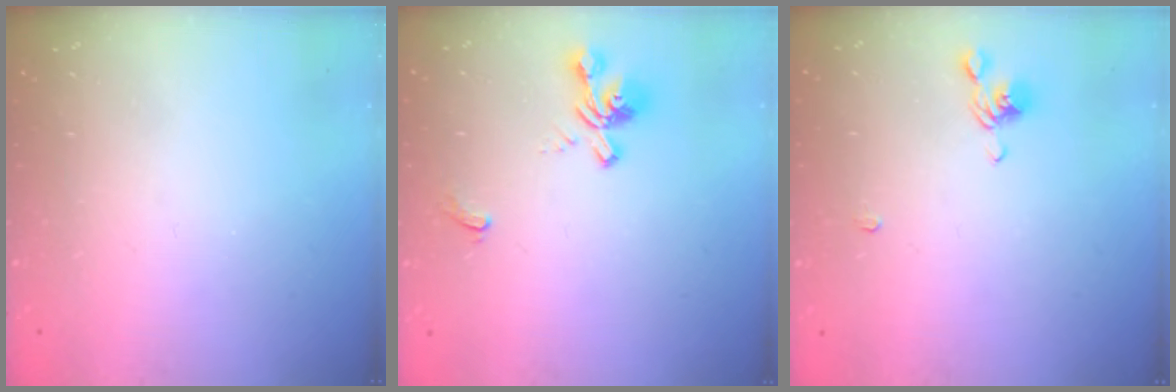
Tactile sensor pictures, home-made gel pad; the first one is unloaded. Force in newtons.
{"total": 1.4, "press": 0.8, "slide": 1.2}
{"total": 1.0, "press": 0.8, "slide": 0.5}